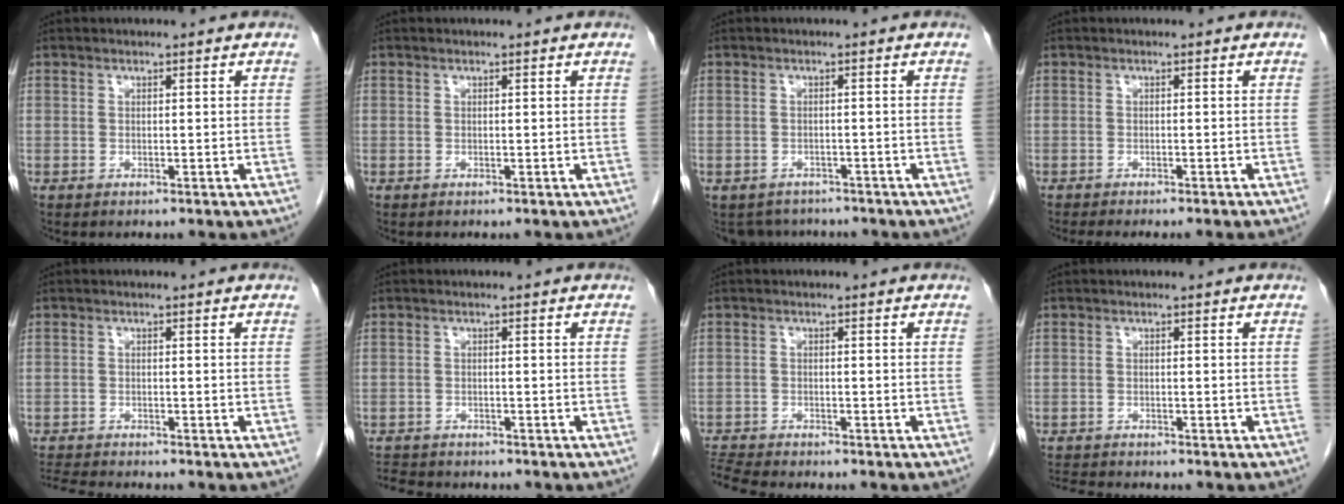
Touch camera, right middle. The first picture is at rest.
{"total": 0.0}
{"total": 4.7, "force": [-4.1, 2.2, -0.1], "torque": [0.007, 0.003, -0.056]}
{"total": 5.1, "force": [-4.5, -0.1, 2.5], "torque": [-0.021, -0.007, -0.064]}
{"total": 4.9, "force": [-4.7, -0.3, 1.3], "torque": [-0.025, -0.017, -0.081]}
{"total": 6.1, "force": [-5.7, 1.6, 1.6], "torque": [-0.027, -0.007, -0.088]}
{"total": 5.8, "force": [-5.6, 0.1, 1.4], "torque": [-0.030, -0.017, -0.098]}
{"total": 4.1, "force": [-4.0, 0.2, 1.0], "torque": [-0.016, -0.014, -0.067]}